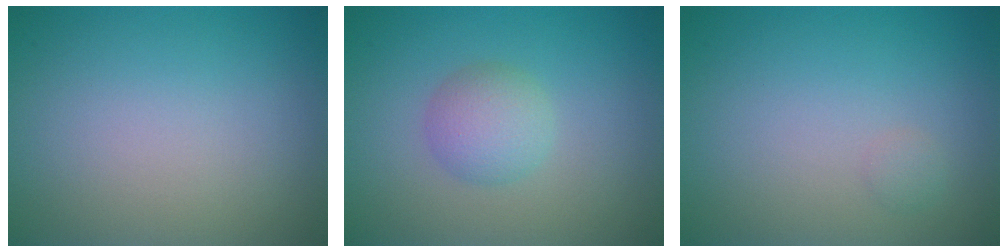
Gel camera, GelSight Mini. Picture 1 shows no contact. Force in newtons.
{"total": 2.7, "press": 2.7, "slide": 0.0}
{"total": 0.6, "press": 0.6, "slide": 0.0}